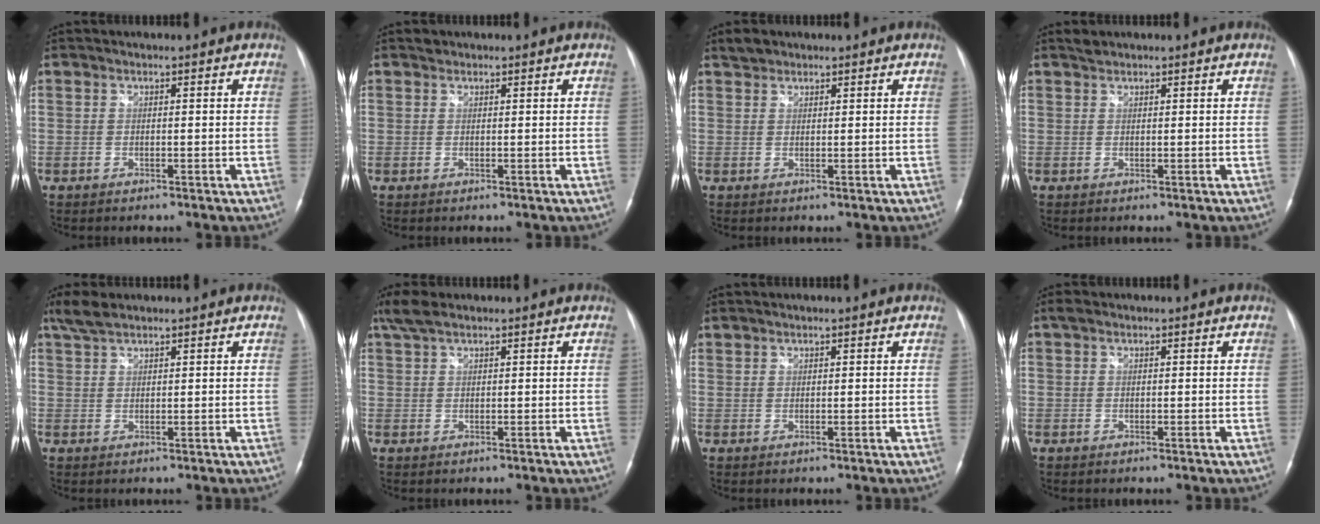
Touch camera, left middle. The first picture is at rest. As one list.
[{"total": 0.7, "force": [0.6, 0.4, 0.0], "torque": [-0.001, 0.006, 0.009]}, {"total": 1.9, "force": [1.6, 1.0, 0.3], "torque": [-0.009, 0.010, 0.028]}, {"total": 1.0, "force": [0.9, 0.2, 0.1], "torque": [-0.009, 0.009, 0.021]}, {"total": 3.3, "force": [2.8, 0.8, 1.7], "torque": [-0.044, 0.015, 0.060]}, {"total": 3.6, "force": [2.7, 1.0, 2.1], "torque": [-0.053, 0.022, 0.059]}, {"total": 0.7, "force": [0.7, 0.1, 0.0], "torque": [-0.006, 0.005, 0.017]}, {"total": 1.0, "force": [0.7, 0.5, 0.5], "torque": [-0.012, 0.019, 0.013]}]